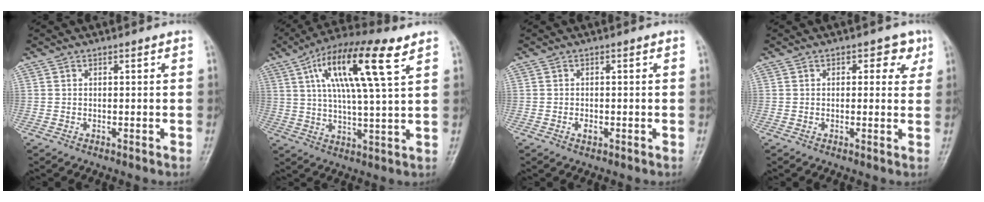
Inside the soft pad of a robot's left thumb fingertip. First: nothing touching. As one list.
[{"total": 16.7, "force": [7.1, 3.6, 14.7], "torque": [-0.264, 0.000, 0.120]}, {"total": 1.5, "force": [-0.5, 1.0, 1.1], "torque": [-0.013, 0.002, -0.009]}, {"total": 4.1, "force": [1.6, 2.7, 2.6], "torque": [-0.001, -0.002, 0.011]}]